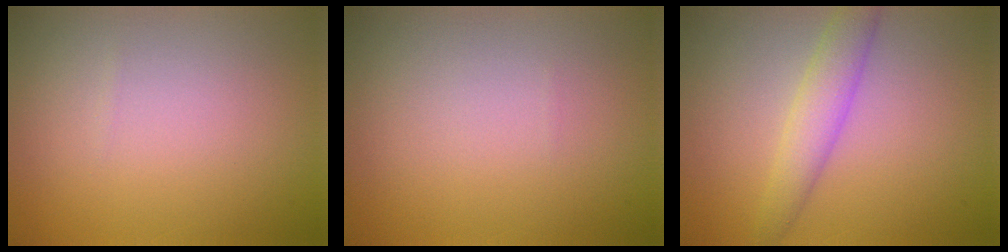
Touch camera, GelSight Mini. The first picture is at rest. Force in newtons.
{"total": 0.0}
{"total": 3.2, "press": 3.2, "slide": 0.0}